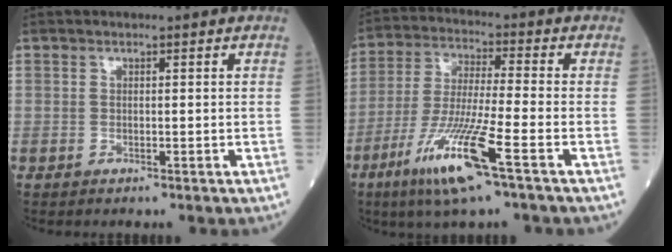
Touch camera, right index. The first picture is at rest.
{"total": 12.6, "force": [-6.4, -0.3, 10.9], "torque": [-0.226, -0.027, -0.122]}